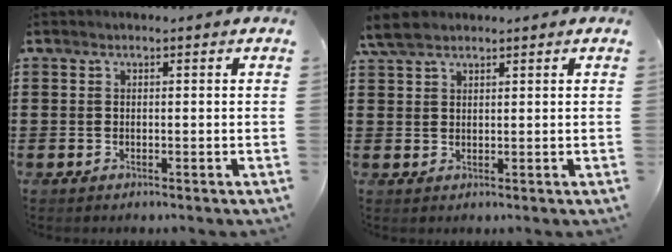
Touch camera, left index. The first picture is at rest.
{"total": 3.8, "force": [2.8, 1.5, 2.1], "torque": [-0.057, 0.004, 0.050]}